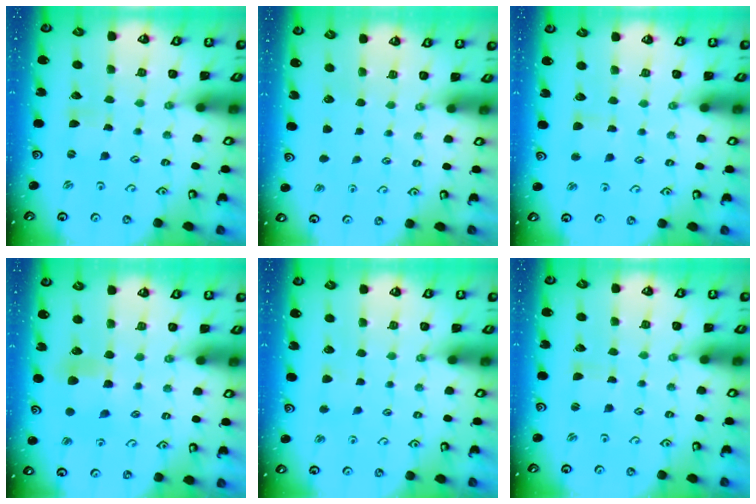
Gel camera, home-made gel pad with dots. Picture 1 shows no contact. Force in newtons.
{"total": 0.0}
{"total": 4.3, "press": 4.3, "slide": 0.5}
{"total": 5.6, "press": 5.6, "slide": 0.4}
{"total": 1.9, "press": 1.9, "slide": 0.5}
{"total": 0.8, "press": 0.8, "slide": 0.0}